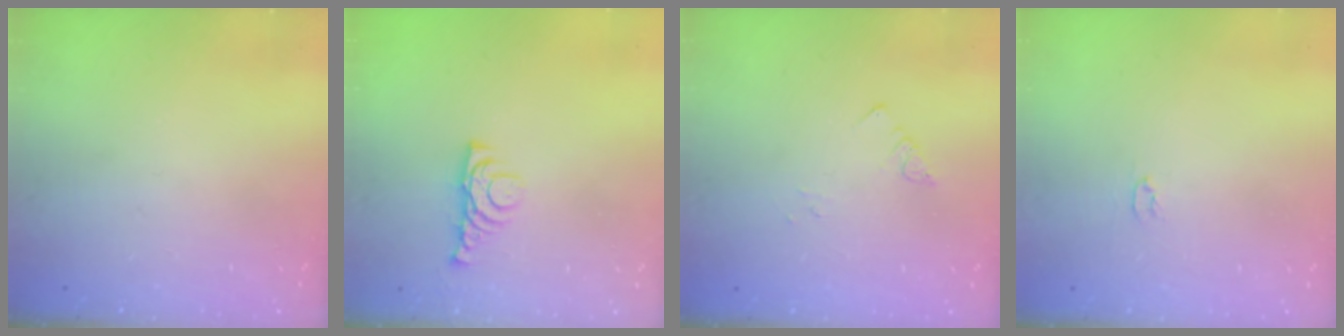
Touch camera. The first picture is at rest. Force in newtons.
{"total": 5.5, "press": 5.4, "slide": 1.1}
{"total": 1.9, "press": 1.9, "slide": 0.2}
{"total": 2.0, "press": 2.0, "slide": 0.3}